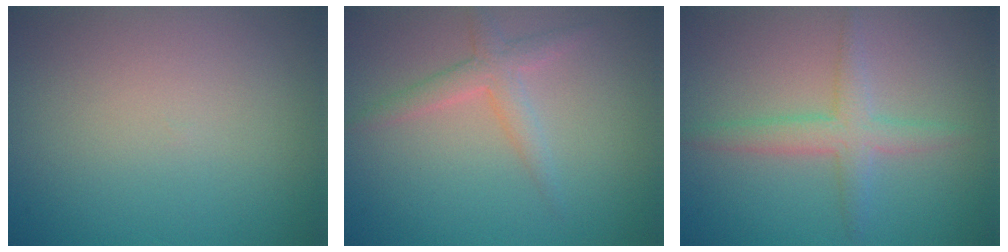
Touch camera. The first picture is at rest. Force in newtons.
{"total": 2.4, "press": 2.4, "slide": 0.1}
{"total": 2.7, "press": 2.7, "slide": 0.0}